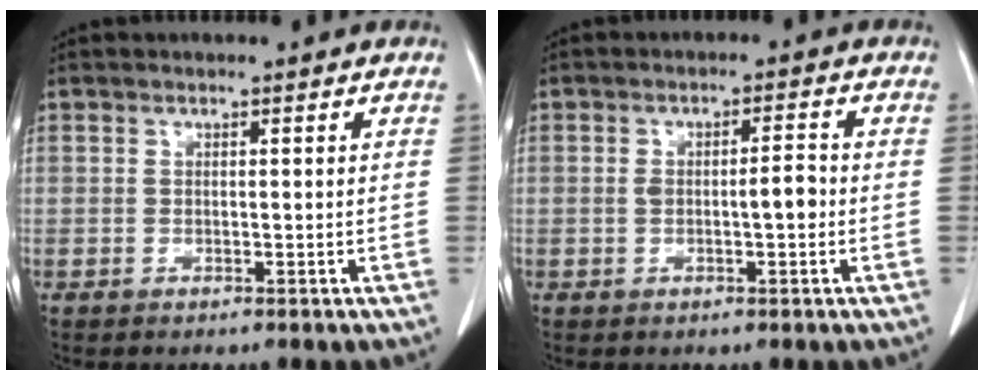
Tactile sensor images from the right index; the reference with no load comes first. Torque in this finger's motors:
{"motor_torque": [0.07, 0.00, 0.08, 0.03]}